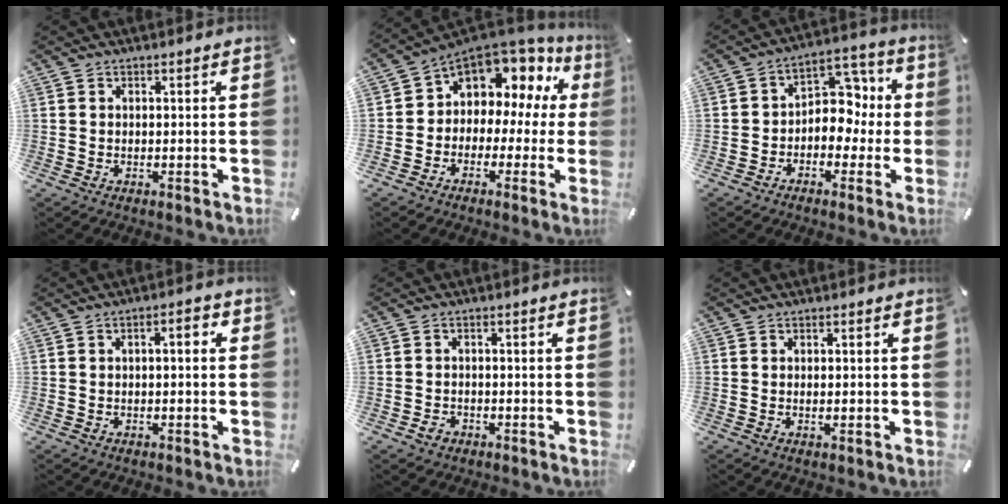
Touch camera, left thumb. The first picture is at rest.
{"total": 7.6, "force": [3.9, 6.0, 2.7], "torque": [-0.057, -0.040, 0.070]}
{"total": 9.5, "force": [-2.0, 7.9, 4.9], "torque": [-0.057, 0.015, -0.036]}
{"total": 2.8, "force": [-0.6, 1.0, 2.5], "torque": [-0.045, 0.010, -0.013]}
{"total": 2.0, "force": [-1.2, 1.5, 0.6], "torque": [-0.010, 0.006, -0.026]}
{"total": 0.8, "force": [-0.1, 0.3, 0.7], "torque": [-0.014, -0.001, -0.002]}